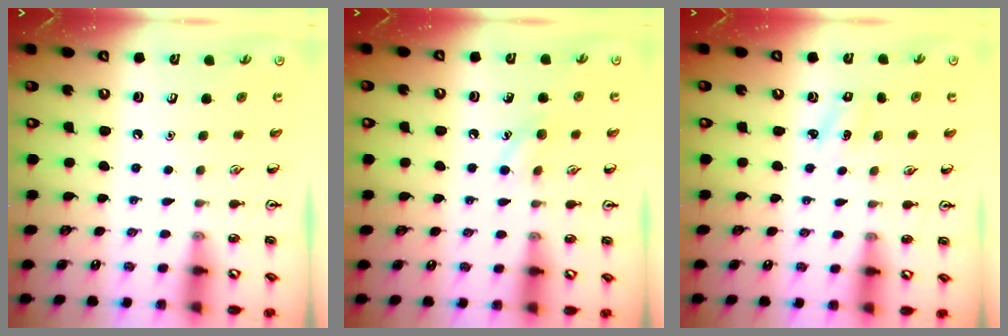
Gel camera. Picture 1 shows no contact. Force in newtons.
{"total": 7.1, "press": 6.8, "slide": 2.1}
{"total": 1.3, "press": 1.2, "slide": 0.5}